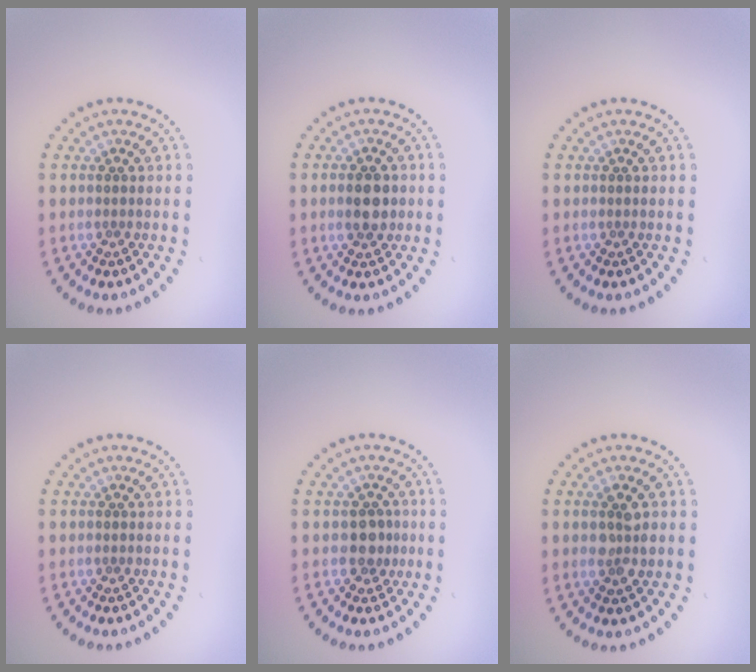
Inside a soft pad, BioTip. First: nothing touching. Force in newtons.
{"total": 3.0, "press": 3.0, "slide": 0.0}
{"total": 0.0}
{"total": 0.0}
{"total": 2.0, "press": 1.8, "slide": 0.9}
{"total": 2.5, "press": 2.4, "slide": 0.6}